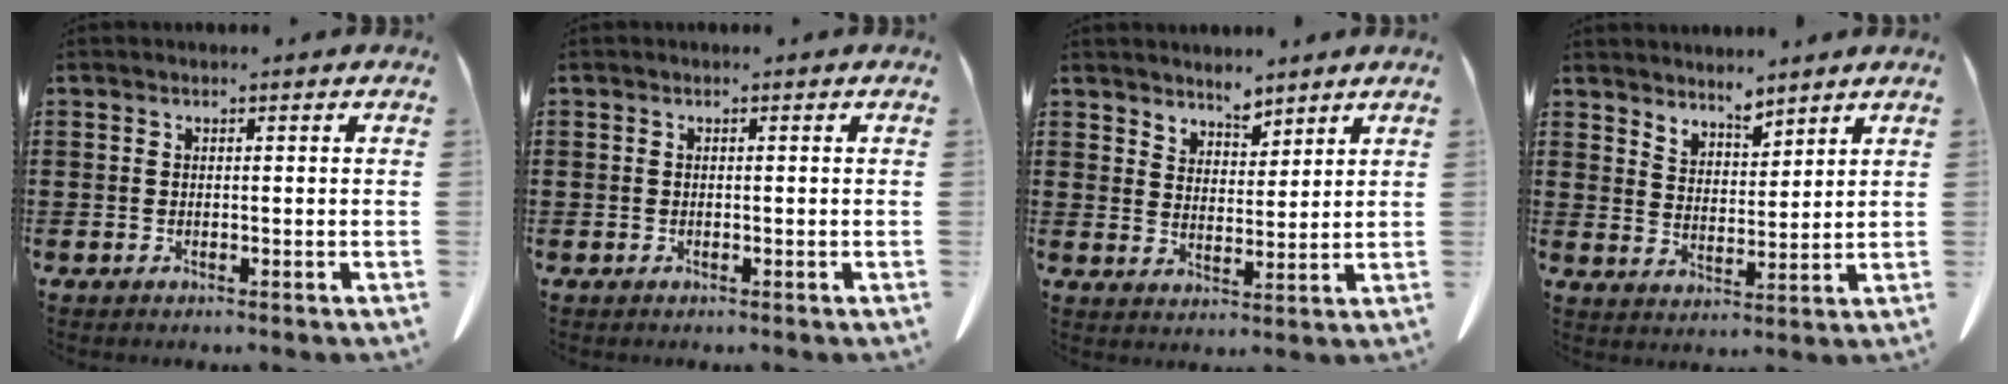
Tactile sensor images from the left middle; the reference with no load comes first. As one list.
[{"total": 0.0}, {"total": 3.9, "force": [3.7, 1.2, -0.1], "torque": [-0.012, -0.012, 0.070]}, {"total": 4.0, "force": [3.9, 0.7, 0.0], "torque": [-0.013, -0.018, 0.074]}]